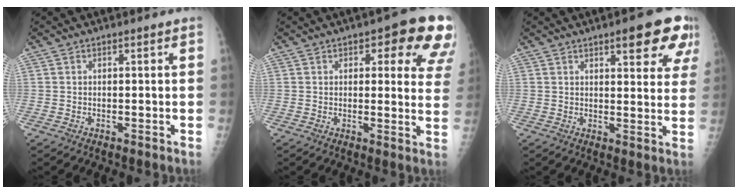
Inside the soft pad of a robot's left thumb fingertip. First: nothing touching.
{"total": 13.2, "force": [6.8, 5.4, 9.9], "torque": [-0.064, -0.027, 0.065]}
{"total": 11.2, "force": [6.2, 3.5, 8.7], "torque": [-0.072, -0.024, 0.073]}